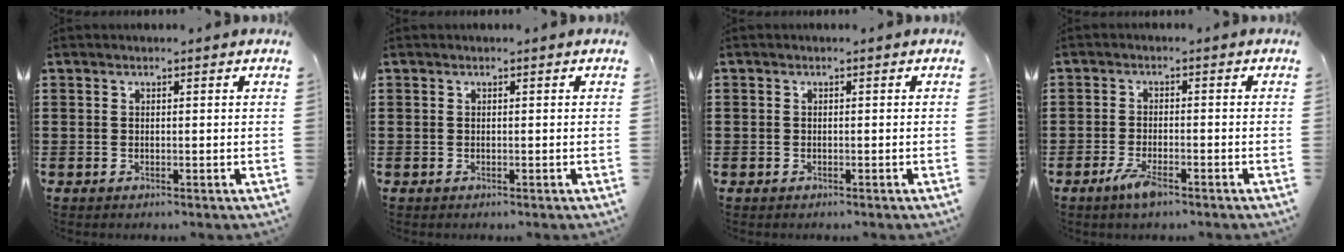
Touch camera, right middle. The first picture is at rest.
{"total": 0.0}
{"total": 0.9, "force": [-0.4, 0.8, 0.0], "torque": [-0.003, 0.003, -0.010]}
{"total": 3.9, "force": [-2.2, 1.1, 3.0], "torque": [-0.069, -0.004, -0.044]}